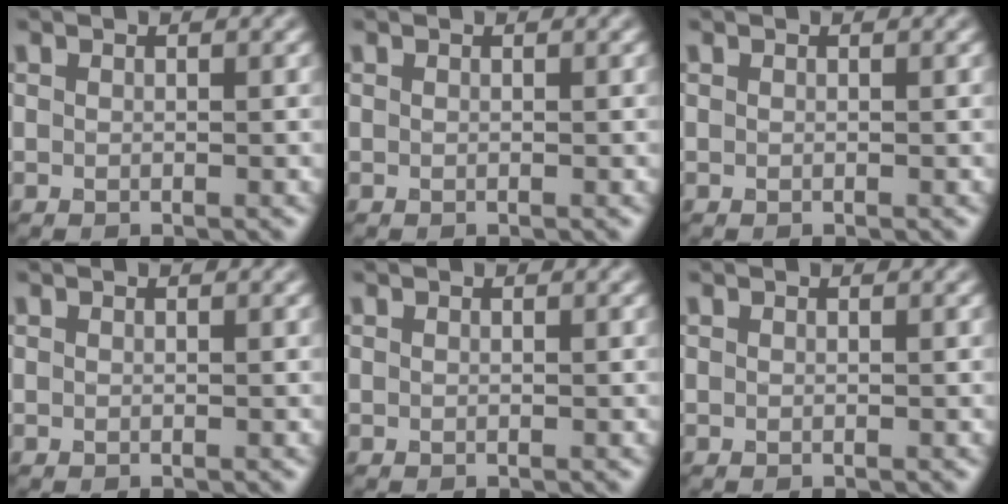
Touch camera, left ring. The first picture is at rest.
{"total": 0.0}
{"total": 0.0}
{"total": 0.0}
{"total": 0.0}
{"total": 0.0}